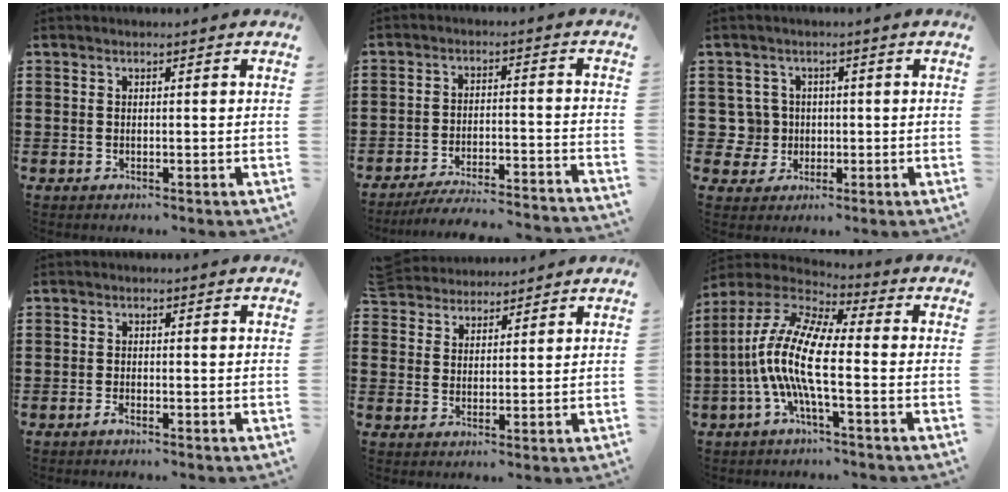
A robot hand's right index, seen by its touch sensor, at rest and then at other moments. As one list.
[{"total": 4.5, "force": [-4.3, 0.0, 1.2], "torque": [-0.022, -0.002, -0.086]}, {"total": 4.4, "force": [-0.2, 4.3, 1.0], "torque": [-0.045, 0.010, -0.006]}, {"total": 1.1, "force": [-0.9, 0.2, 0.7], "torque": [-0.021, -0.009, -0.017]}, {"total": 4.4, "force": [4.2, 1.3, -0.2], "torque": [-0.012, -0.006, 0.083]}, {"total": 11.7, "force": [-2.2, 3.2, 11.1], "torque": [-0.261, -0.020, -0.052]}]